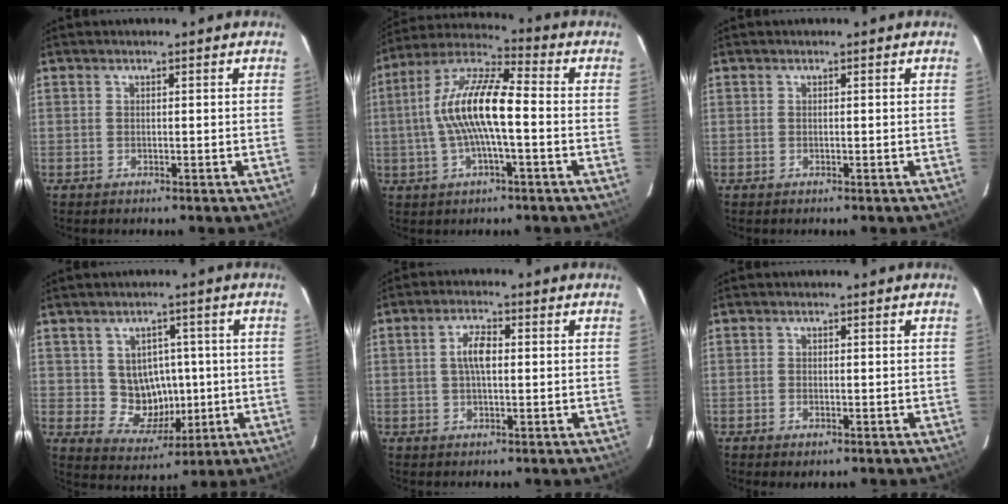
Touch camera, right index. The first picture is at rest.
{"total": 13.9, "force": [-1.0, 3.4, 13.4], "torque": [-0.262, 0.015, -0.027]}
{"total": 0.0}
{"total": 8.1, "force": [0.3, 7.5, 2.9], "torque": [-0.059, 0.009, 0.023]}
{"total": 4.3, "force": [0.4, 1.7, 3.9], "torque": [-0.076, 0.010, 0.007]}
{"total": 1.4, "force": [-0.8, 0.7, 0.8], "torque": [-0.015, -0.005, -0.014]}